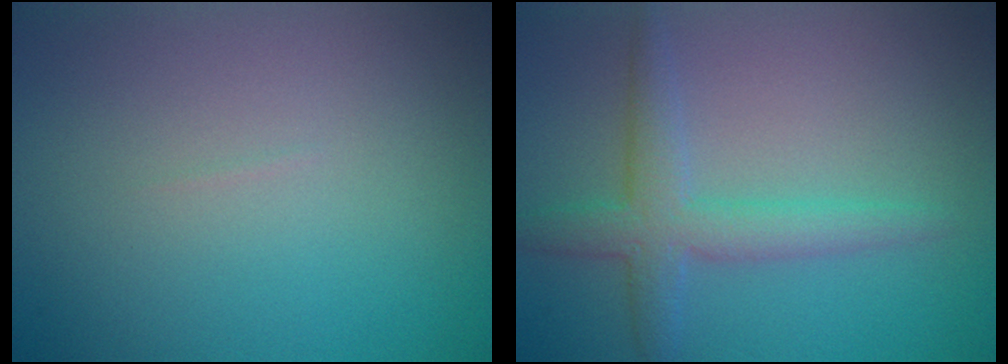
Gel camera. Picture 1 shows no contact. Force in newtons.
{"total": 3.5, "press": 3.5, "slide": 0.1}